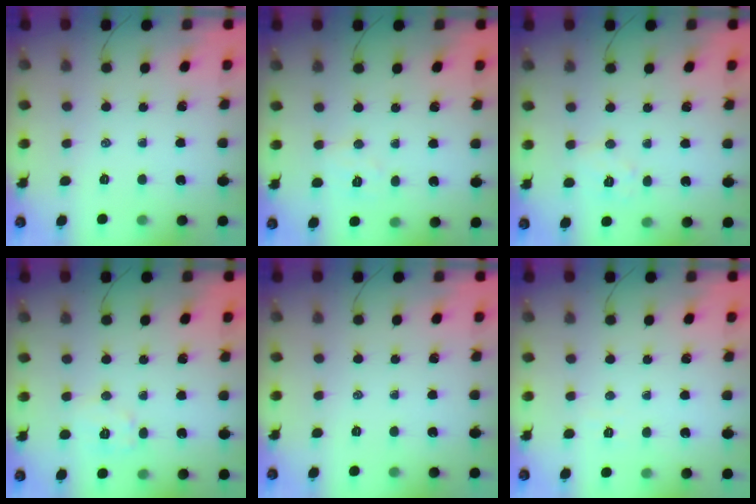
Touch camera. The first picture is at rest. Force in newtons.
{"total": 5.8, "press": 5.7, "slide": 1.2}
{"total": 6.1, "press": 6.1, "slide": 0.8}
{"total": 6.5, "press": 6.4, "slide": 0.6}
{"total": 0.0}
{"total": 2.5, "press": 2.4, "slide": 0.7}